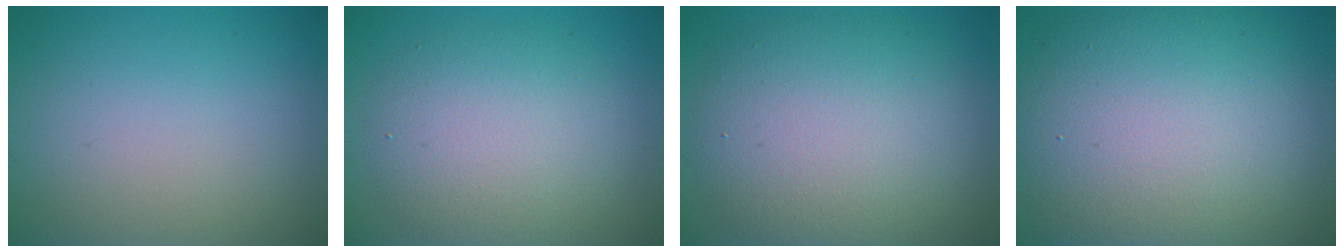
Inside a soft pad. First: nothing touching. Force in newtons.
{"total": 5.9, "press": 5.8, "slide": 0.5}
{"total": 9.0, "press": 9.0, "slide": 1.0}
{"total": 14.2, "press": 14.2, "slide": 0.1}